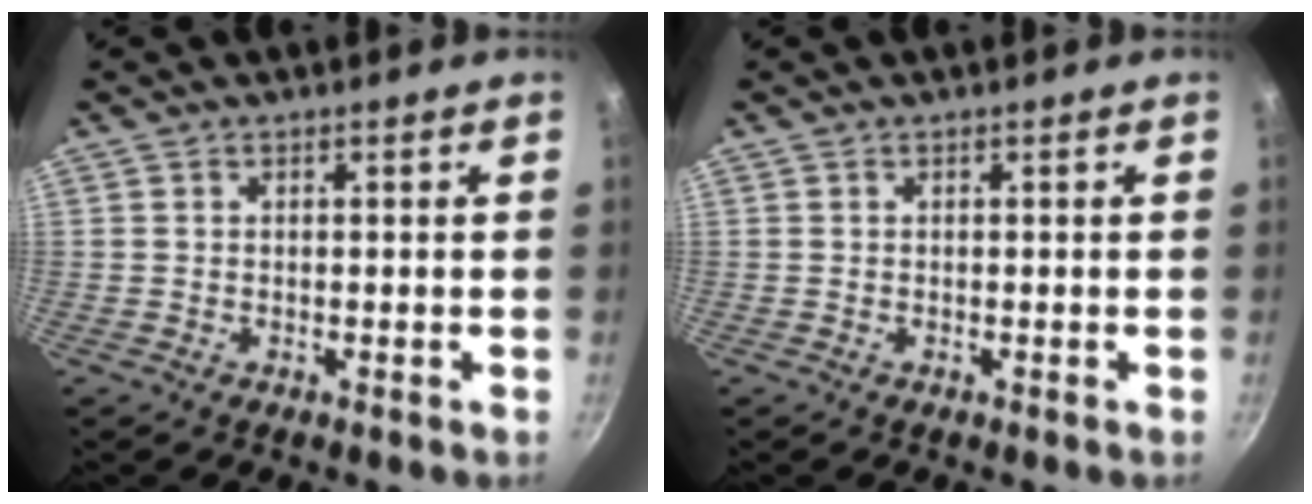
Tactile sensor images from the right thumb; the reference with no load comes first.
{"total": 0.0}